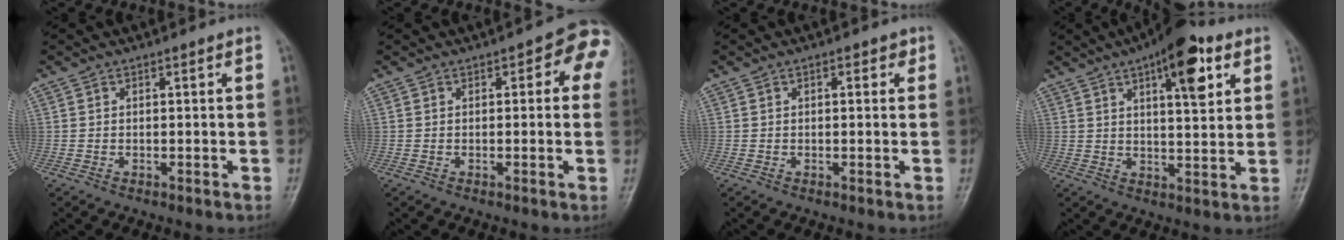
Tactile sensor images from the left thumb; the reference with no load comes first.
{"total": 7.0, "force": [1.7, 3.2, 5.9], "torque": [-0.035, 0.012, 0.006]}
{"total": 1.6, "force": [0.6, 1.0, 1.1], "torque": [-0.006, 0.002, 0.004]}
{"total": 12.4, "force": [5.9, 4.4, 10.0], "torque": [-0.119, -0.017, 0.080]}